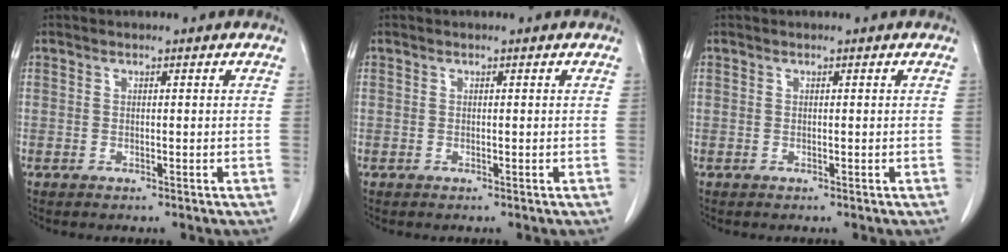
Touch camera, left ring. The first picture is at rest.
{"total": 0.0}
{"total": 0.0}